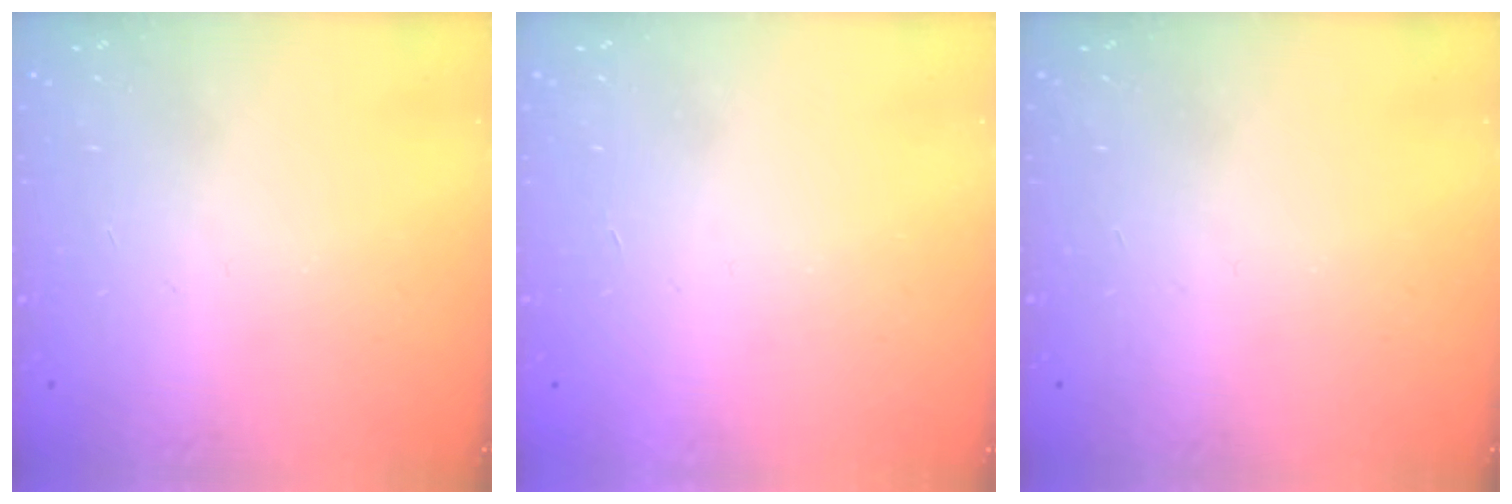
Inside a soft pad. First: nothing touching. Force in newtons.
{"total": 1.5, "press": 1.5, "slide": 0.1}
{"total": 0.0}